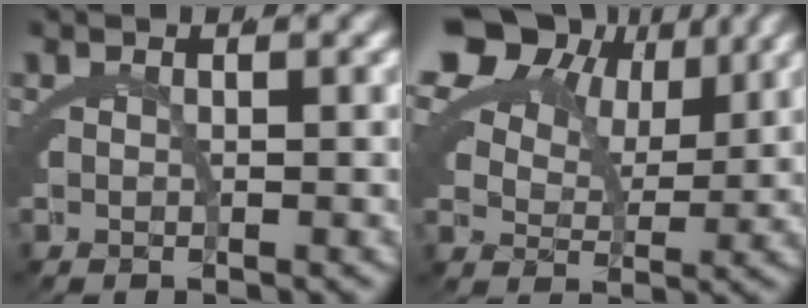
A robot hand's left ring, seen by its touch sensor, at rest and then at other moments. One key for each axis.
{"total": 9.2, "fx": 4.3, "fy": 6.4, "fz": 5.1, "tx": -0.102, "ty": 0.007, "tz": 0.065}